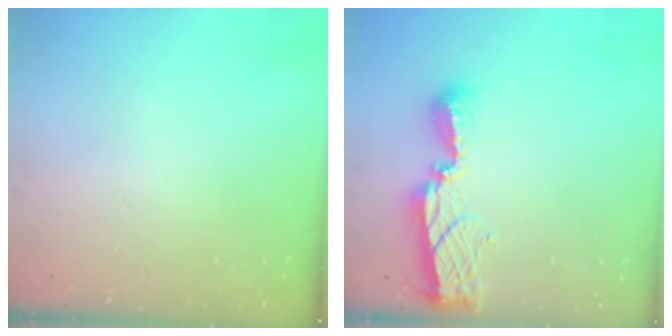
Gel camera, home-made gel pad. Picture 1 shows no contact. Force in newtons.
{"total": 8.4, "press": 8.4, "slide": 0.8}